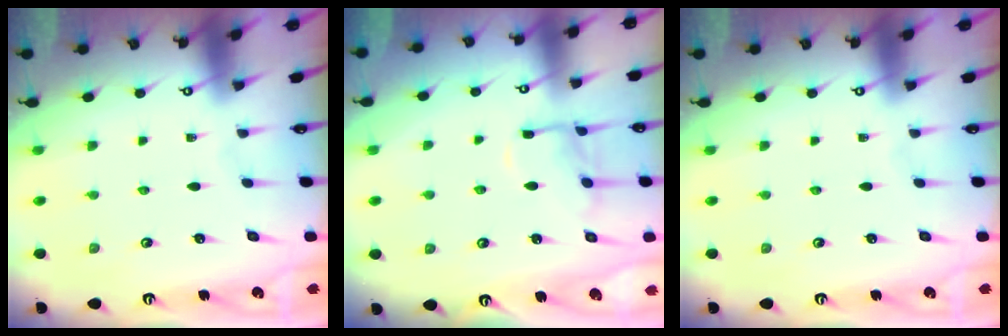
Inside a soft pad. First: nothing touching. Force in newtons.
{"total": 9.6, "press": 9.6, "slide": 0.7}
{"total": 0.0}